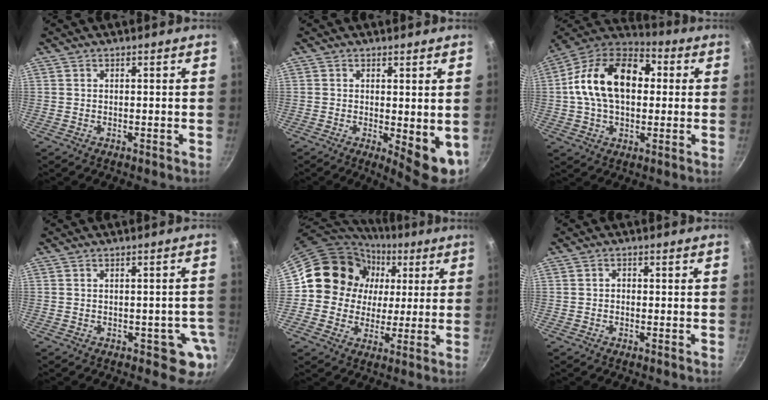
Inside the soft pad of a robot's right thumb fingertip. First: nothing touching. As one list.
[{"total": 7.4, "force": [-0.3, 2.8, 6.9], "torque": [-0.079, -0.012, 0.003]}, {"total": 20.0, "force": [2.2, 13.0, 15.0], "torque": [-0.228, 0.035, 0.017]}, {"total": 5.0, "force": [-1.7, 3.1, 3.6], "torque": [-0.009, 0.015, -0.017]}, {"total": 15.4, "force": [3.3, 14.1, 5.4], "torque": [-0.070, 0.009, 0.045]}, {"total": 1.2, "force": [-0.3, 1.0, 0.6], "torque": [-0.009, 0.006, -0.006]}]